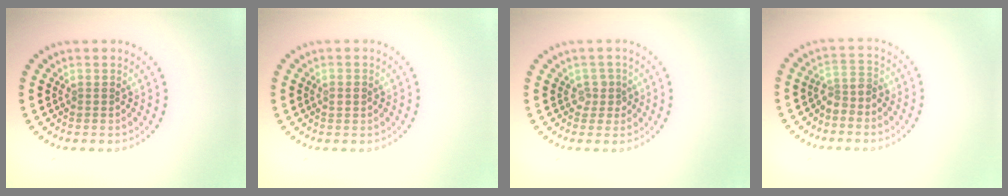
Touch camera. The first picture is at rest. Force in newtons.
{"total": 1.2, "press": 1.2, "slide": 0.1}
{"total": 1.3, "press": 1.1, "slide": 0.7}
{"total": 2.2, "press": 1.6, "slide": 1.5}